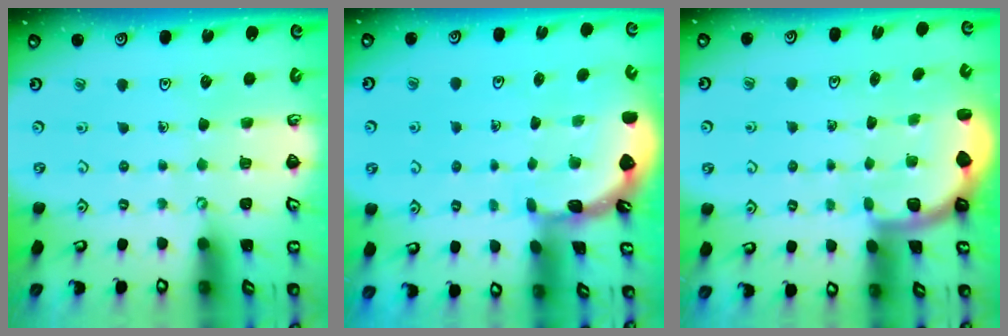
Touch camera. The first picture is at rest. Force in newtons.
{"total": 1.6, "press": 1.6, "slide": 0.1}
{"total": 1.7, "press": 1.7, "slide": 0.3}